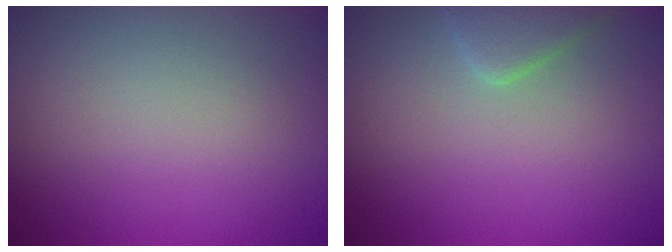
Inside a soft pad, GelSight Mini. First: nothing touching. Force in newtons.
{"total": 2.1, "press": 2.1, "slide": 0.2}